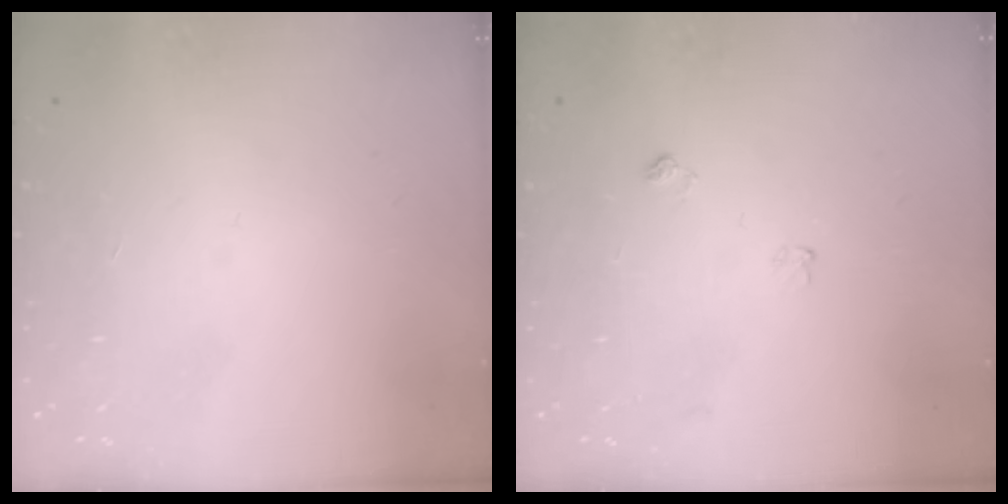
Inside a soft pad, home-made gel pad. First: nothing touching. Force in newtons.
{"total": 4.1, "press": 4.1, "slide": 0.5}